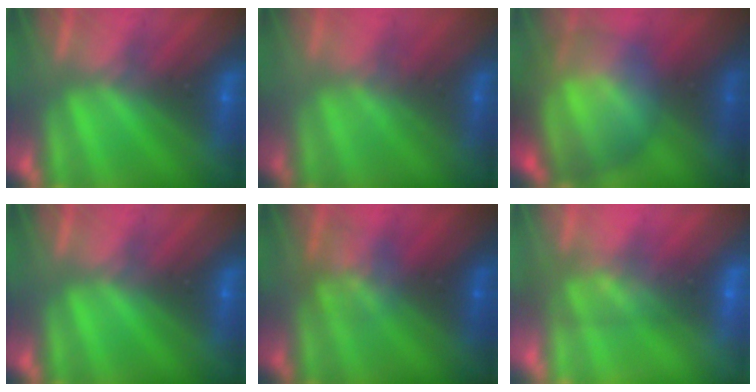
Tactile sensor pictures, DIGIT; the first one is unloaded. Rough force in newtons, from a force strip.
{"total": 1.8}
{"total": 6.6}
{"total": 0.0}
{"total": 2.8}
{"total": 7.8}